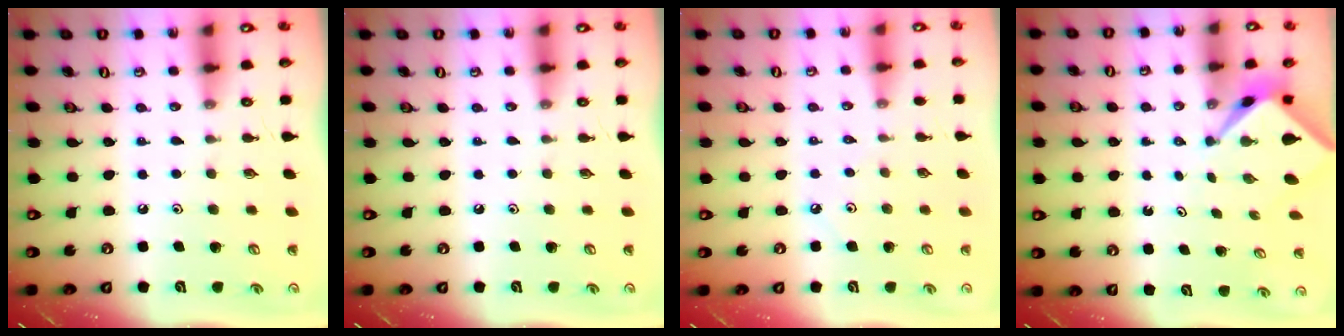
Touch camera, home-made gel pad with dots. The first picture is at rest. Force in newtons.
{"total": 0.0}
{"total": 2.2, "press": 2.1, "slide": 0.4}
{"total": 2.4, "press": 2.4, "slide": 0.2}